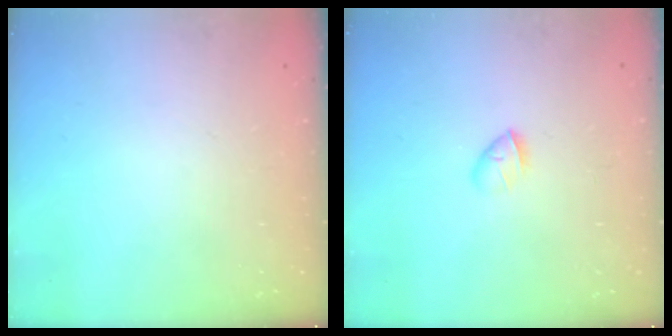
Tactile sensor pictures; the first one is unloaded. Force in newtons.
{"total": 3.4, "press": 3.2, "slide": 1.0}